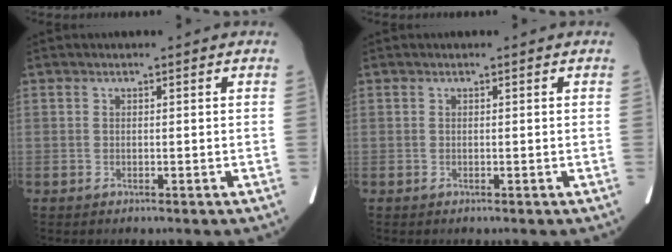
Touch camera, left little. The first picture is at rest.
{"total": 0.0}